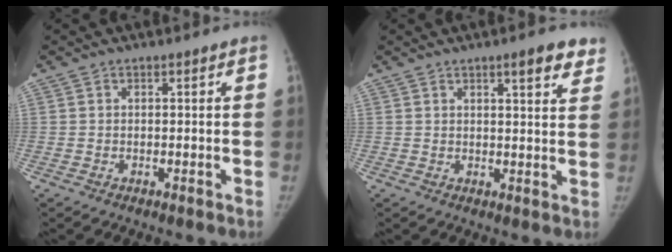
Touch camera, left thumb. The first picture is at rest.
{"total": 5.9, "force": [3.9, 1.4, 4.2], "torque": [-0.036, -0.018, 0.046]}